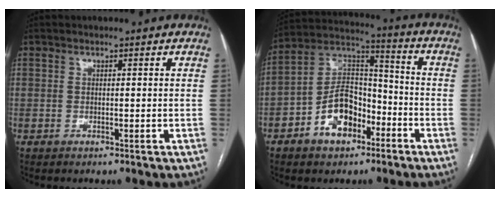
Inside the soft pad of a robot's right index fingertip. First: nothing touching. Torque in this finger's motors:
{"motor_torque": [0.39, -0.27, 0.00, -0.02]}